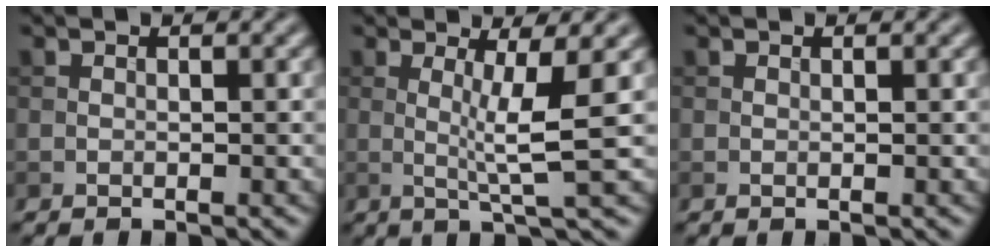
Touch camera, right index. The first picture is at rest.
{"total": 4.1, "force": [0.5, 0.4, 4.1], "torque": [-0.075, -0.008, 0.011]}
{"total": 0.0}